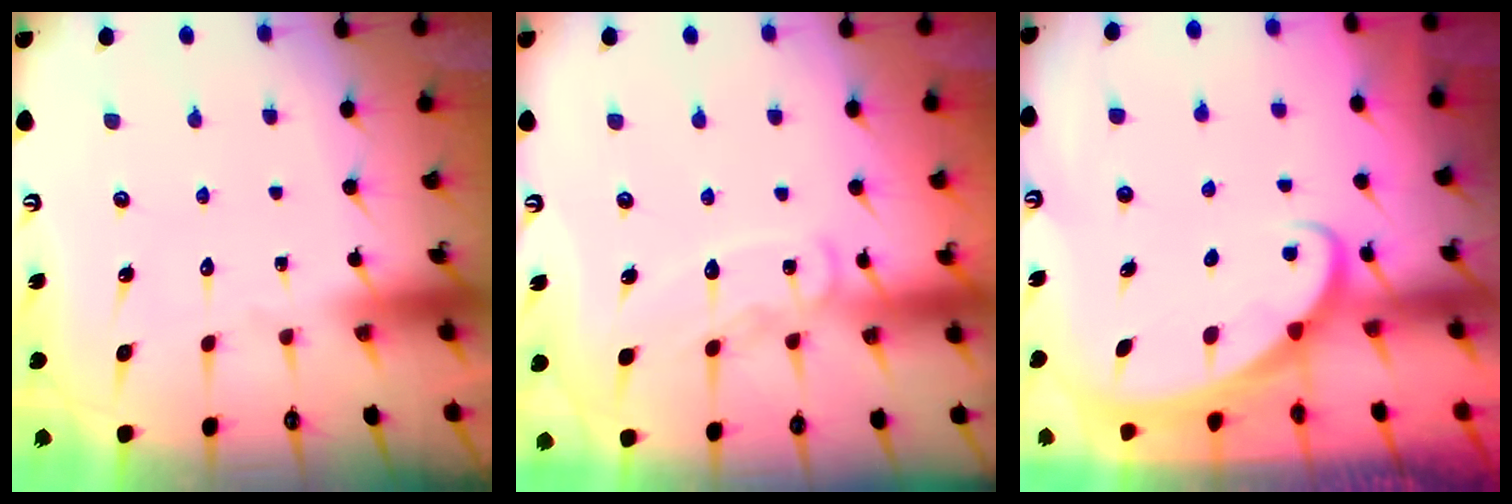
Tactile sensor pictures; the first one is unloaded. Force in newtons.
{"total": 9.0, "press": 8.9, "slide": 0.7}
{"total": 2.3, "press": 2.3, "slide": 0.3}